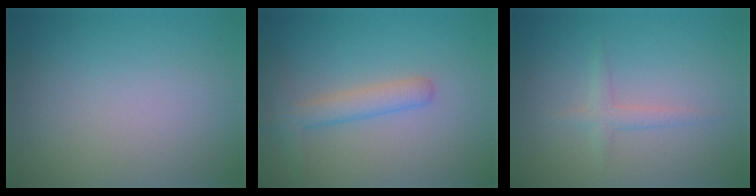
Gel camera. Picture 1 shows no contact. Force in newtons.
{"total": 2.7, "press": 2.7, "slide": 0.1}
{"total": 1.3, "press": 1.3, "slide": 0.1}